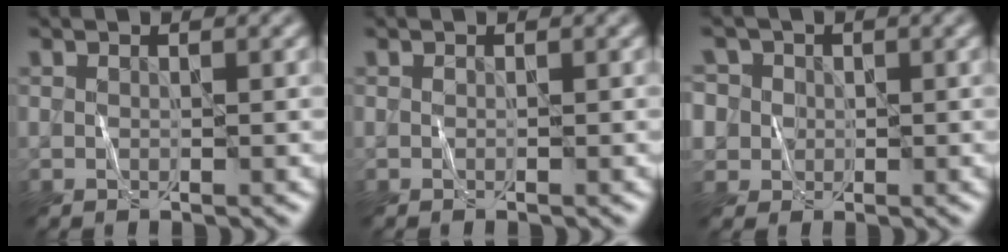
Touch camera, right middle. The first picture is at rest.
{"total": 0.0}
{"total": 6.4, "force": [1.9, 5.7, 2.2], "torque": [-0.057, 0.035, 0.004]}